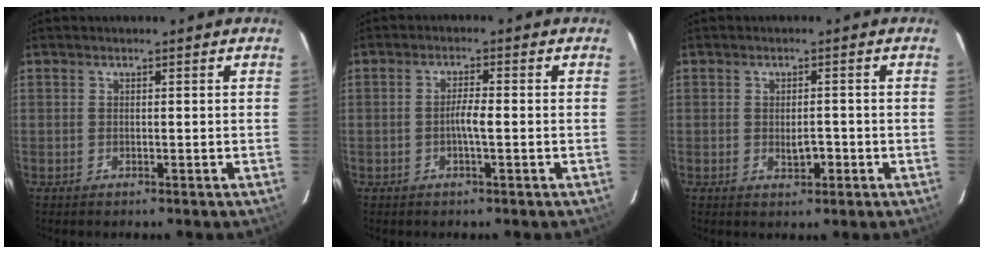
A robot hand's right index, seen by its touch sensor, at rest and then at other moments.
{"total": 2.6, "force": [-0.6, 0.2, 2.6], "torque": [-0.046, 0.002, -0.012]}
{"total": 2.4, "force": [-0.7, 1.0, 2.1], "torque": [-0.034, 0.000, -0.006]}